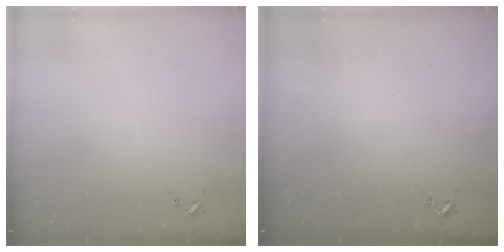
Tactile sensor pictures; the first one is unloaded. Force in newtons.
{"total": 2.6, "press": 2.5, "slide": 0.3}